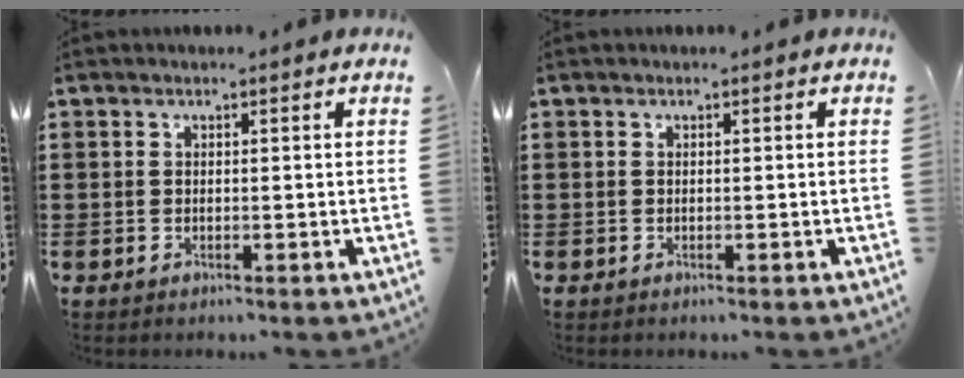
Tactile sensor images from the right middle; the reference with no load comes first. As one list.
[{"total": 0.0}]